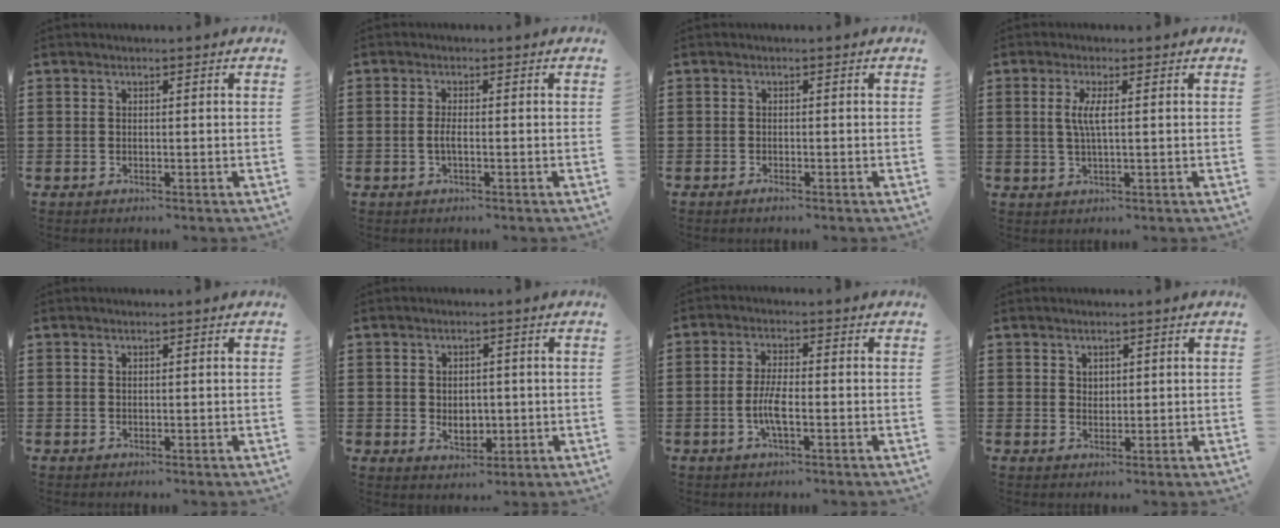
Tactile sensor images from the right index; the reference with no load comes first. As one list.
[{"total": 1.9, "force": [-0.5, 0.2, 1.8], "torque": [-0.041, -0.003, -0.012]}, {"total": 0.8, "force": [-0.7, 0.0, 0.3], "torque": [-0.011, -0.008, -0.012]}, {"total": 3.5, "force": [0.3, 0.4, 3.4], "torque": [-0.074, -0.007, 0.001]}, {"total": 0.0}, {"total": 2.9, "force": [-0.1, 2.3, 1.7], "torque": [-0.030, 0.003, -0.005]}, {"total": 4.5, "force": [-1.3, 1.1, 4.2], "torque": [-0.094, -0.005, -0.029]}, {"total": 1.5, "force": [1.1, 1.0, 0.3], "torque": [-0.008, 0.004, 0.020]}]